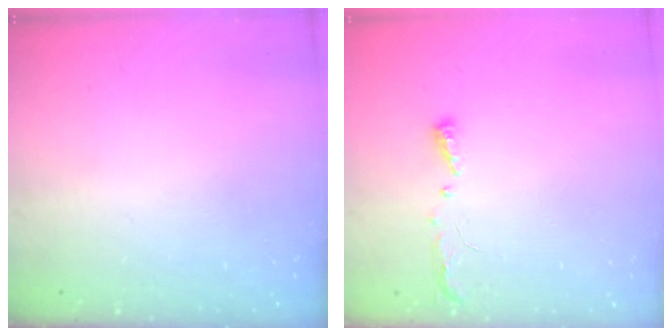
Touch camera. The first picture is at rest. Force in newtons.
{"total": 4.1, "press": 4.0, "slide": 0.6}